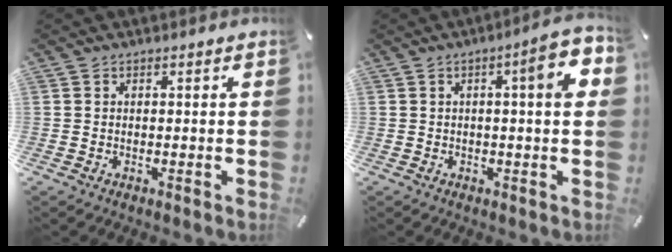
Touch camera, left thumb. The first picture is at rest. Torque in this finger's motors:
{"motor_torque": [0.29, 0.04, 1.06, -0.03, 0.07]}